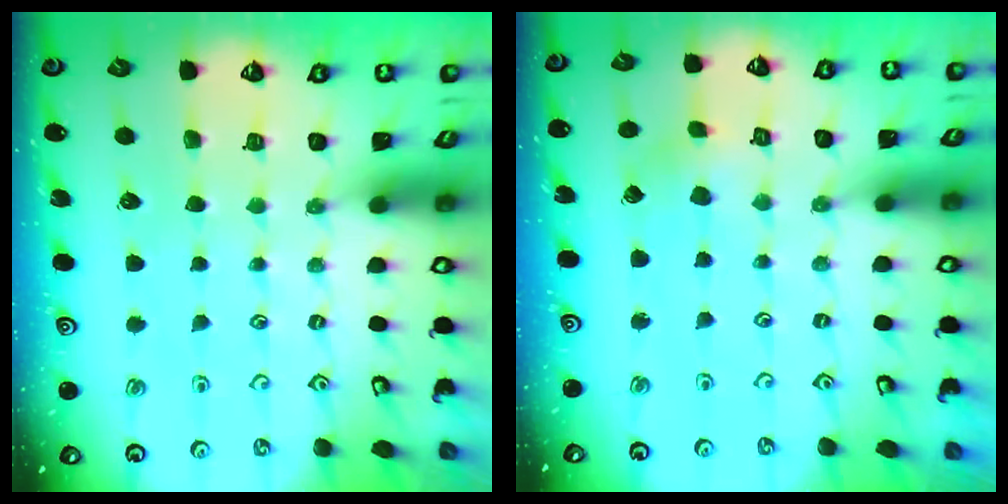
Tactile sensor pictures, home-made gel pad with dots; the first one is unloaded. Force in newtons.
{"total": 2.1, "press": 2.1, "slide": 0.2}